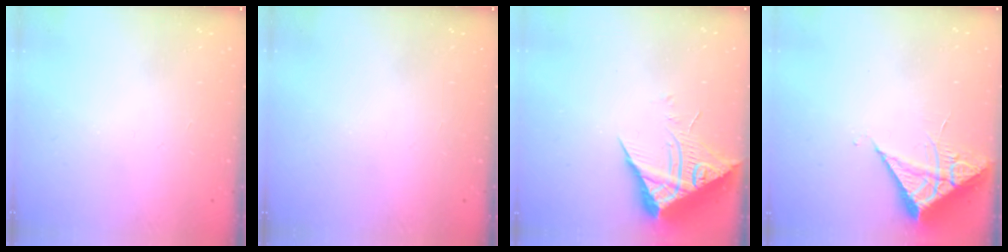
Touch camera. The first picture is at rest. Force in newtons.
{"total": 0.0}
{"total": 8.8, "press": 8.7, "slide": 0.9}
{"total": 6.2, "press": 6.2, "slide": 0.4}